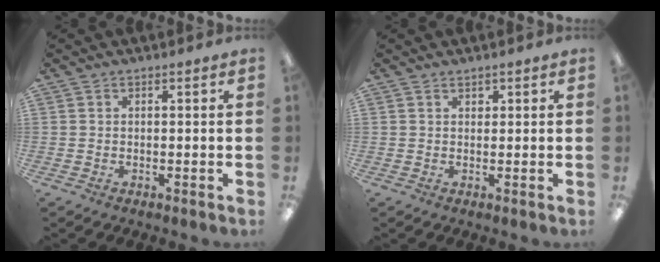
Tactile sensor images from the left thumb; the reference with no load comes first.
{"total": 1.0, "force": [0.7, 0.7, 0.1], "torque": [0.006, -0.002, 0.011]}